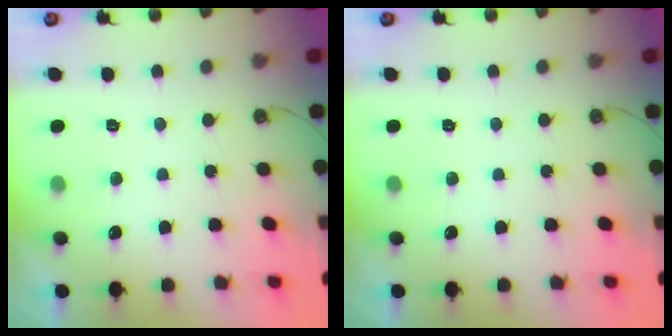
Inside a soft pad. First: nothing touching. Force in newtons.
{"total": 0.0}